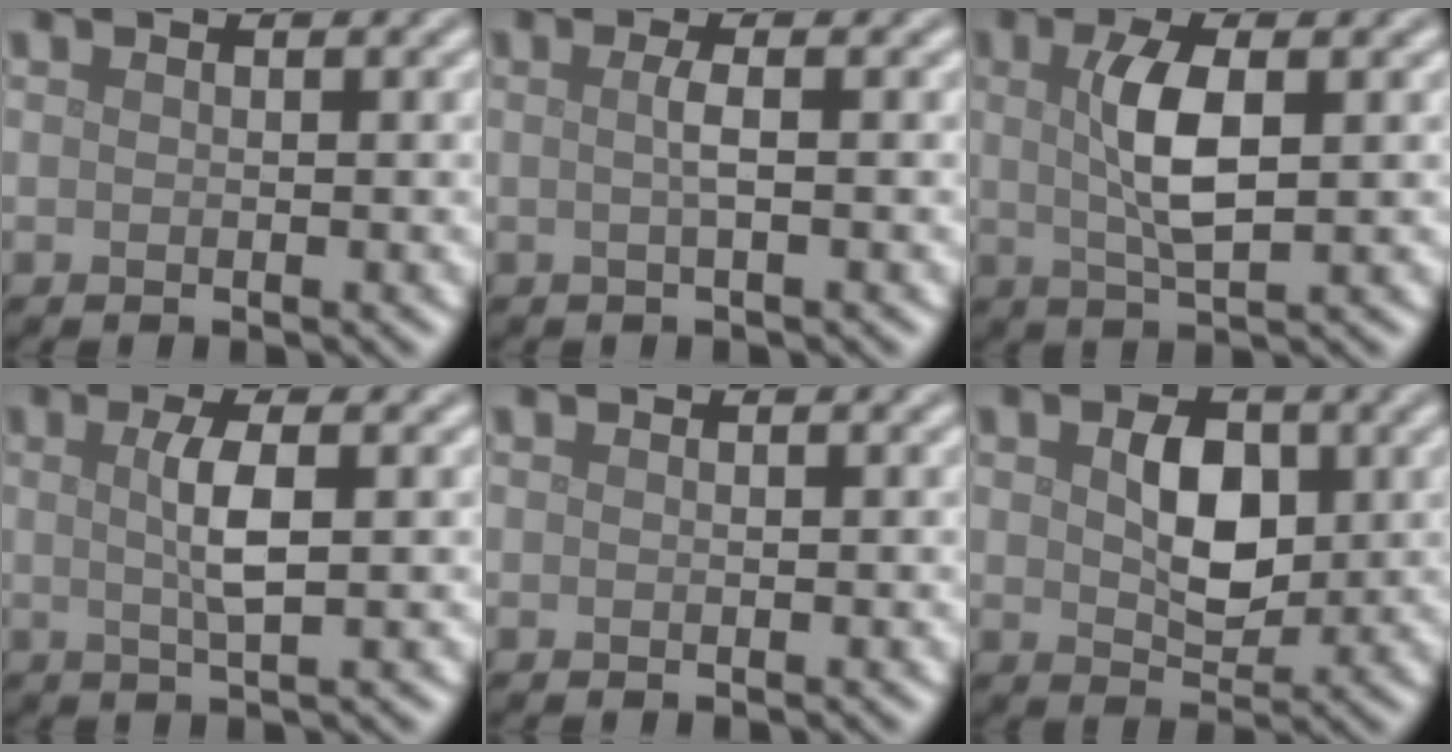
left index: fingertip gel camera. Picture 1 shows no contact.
{"total": 1.5, "force": [0.0, 0.3, 1.5], "torque": [-0.028, 0.002, -0.003]}
{"total": 4.5, "force": [0.7, 1.3, 4.2], "torque": [-0.089, 0.003, 0.013]}
{"total": 2.9, "force": [0.4, 0.5, 2.9], "torque": [-0.057, 0.003, 0.006]}
{"total": 0.0}
{"total": 4.3, "force": [0.7, 2.8, 3.3], "torque": [-0.063, -0.002, 0.013]}